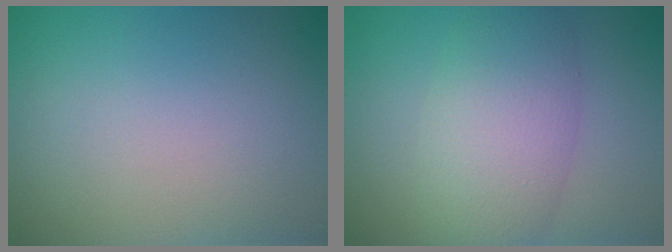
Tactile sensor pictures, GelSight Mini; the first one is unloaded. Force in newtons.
{"total": 6.2, "press": 6.2, "slide": 0.1}